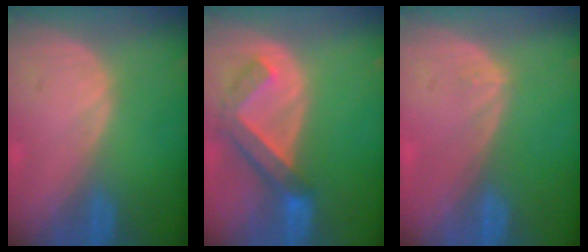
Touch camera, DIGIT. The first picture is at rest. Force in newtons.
{"total": 5.8, "press": 5.8, "slide": 0.8}
{"total": 0.6, "press": 0.4, "slide": 0.5}